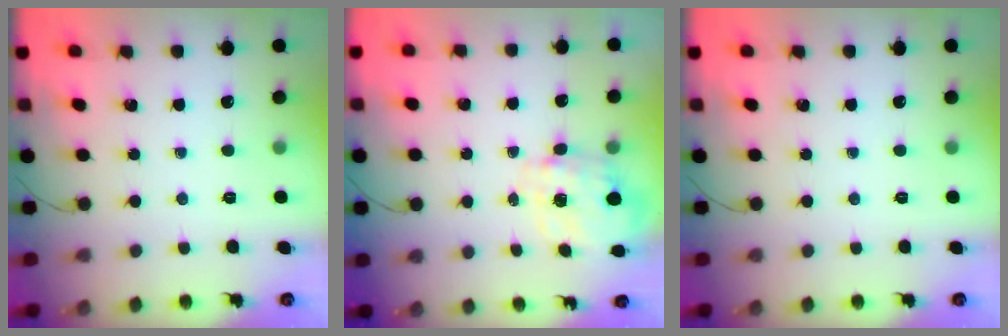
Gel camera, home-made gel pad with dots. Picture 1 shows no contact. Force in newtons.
{"total": 2.5, "press": 2.4, "slide": 1.0}
{"total": 0.0}